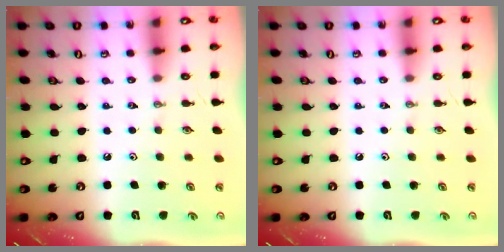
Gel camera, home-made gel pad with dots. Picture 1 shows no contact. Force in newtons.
{"total": 0.0}